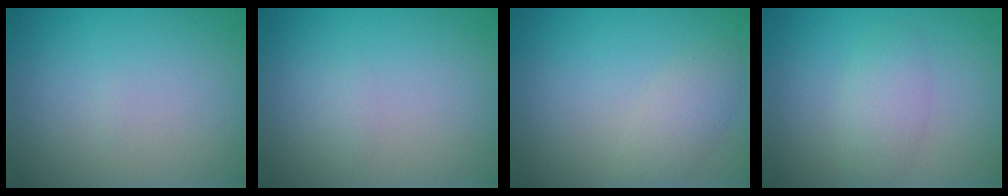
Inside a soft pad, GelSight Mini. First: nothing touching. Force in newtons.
{"total": 0.6, "press": 0.6, "slide": 0.0}
{"total": 2.0, "press": 2.0, "slide": 0.2}
{"total": 2.1, "press": 2.1, "slide": 0.1}